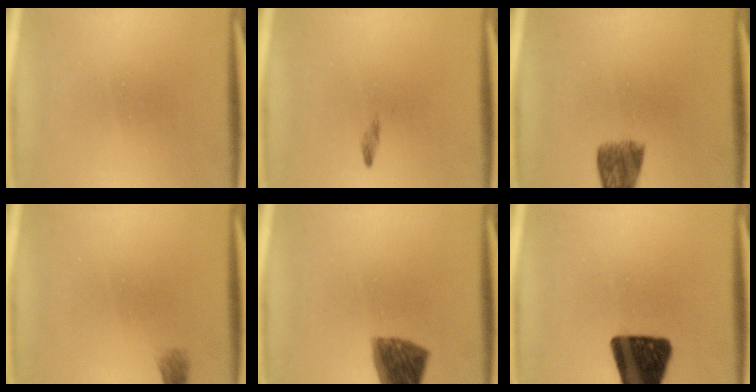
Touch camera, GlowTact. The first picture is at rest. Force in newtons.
{"total": 0.7}
{"total": 4.3}
{"total": 1.1}
{"total": 8.8}
{"total": 16.1}